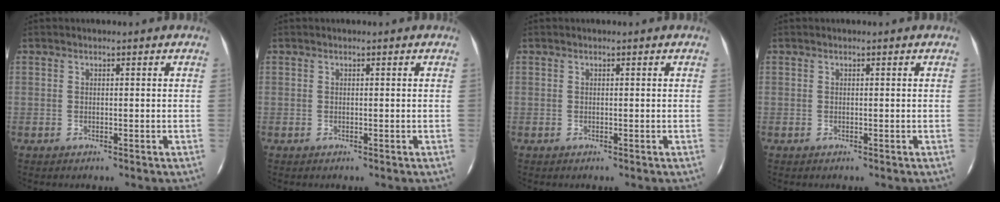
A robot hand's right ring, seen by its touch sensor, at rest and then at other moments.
{"total": 0.0}
{"total": 0.0}
{"total": 0.0}